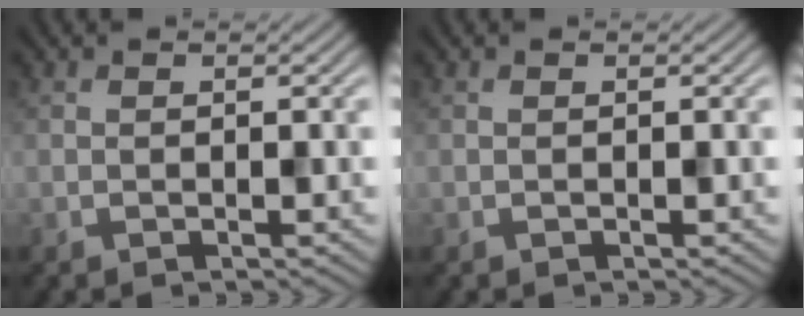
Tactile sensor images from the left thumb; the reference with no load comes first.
{"total": 0.0}